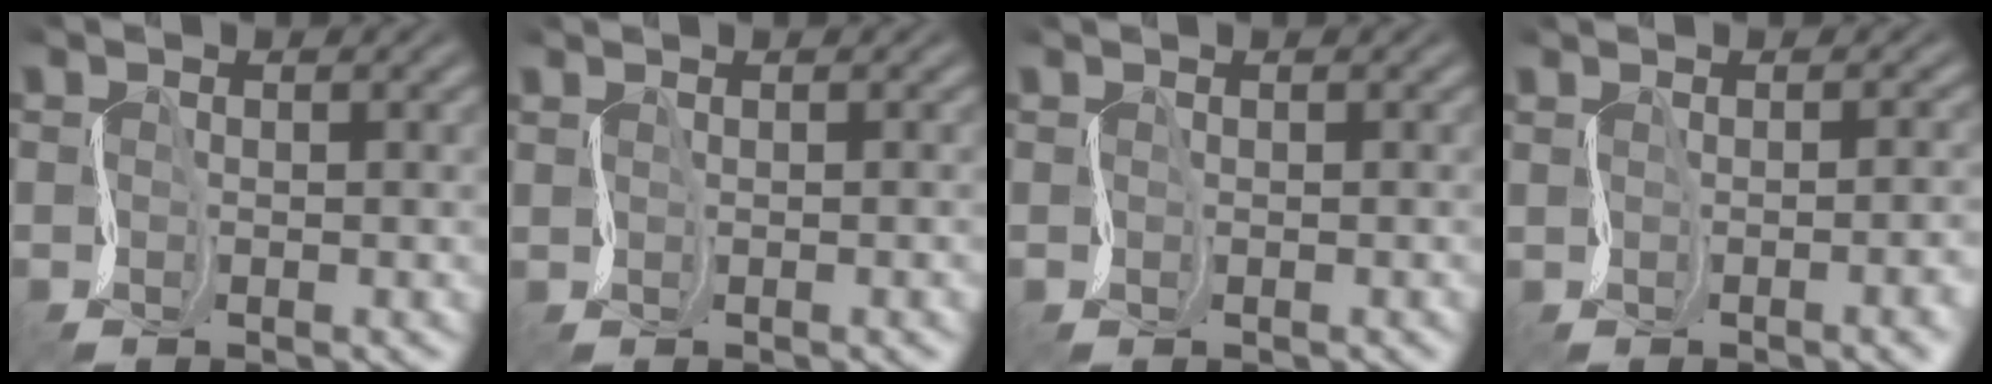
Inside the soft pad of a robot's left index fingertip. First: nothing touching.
{"total": 0.7, "force": [0.6, 0.3, 0.2], "torque": [0.012, 0.002, 0.013]}
{"total": 0.7, "force": [0.0, -0.1, -0.7], "torque": [0.009, -0.004, 0.002]}
{"total": 4.8, "force": [-0.8, 2.3, 4.1], "torque": [-0.010, 0.009, 0.002]}